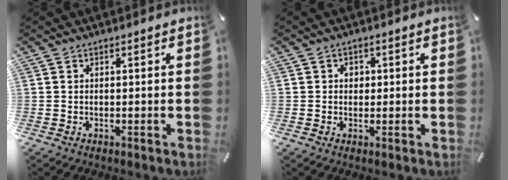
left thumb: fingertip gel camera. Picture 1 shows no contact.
{"total": 2.1, "force": [-0.2, 2.0, 0.8], "torque": [-0.003, 0.001, -0.010]}